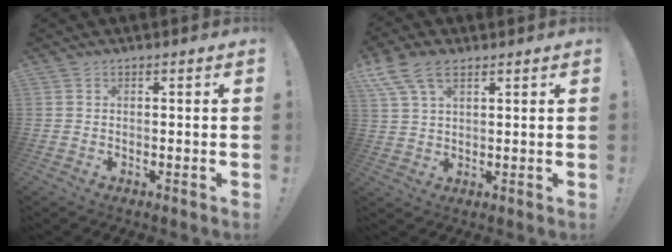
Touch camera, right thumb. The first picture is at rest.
{"total": 9.2, "force": [5.1, 5.0, 5.7], "torque": [-0.111, -0.010, 0.099]}